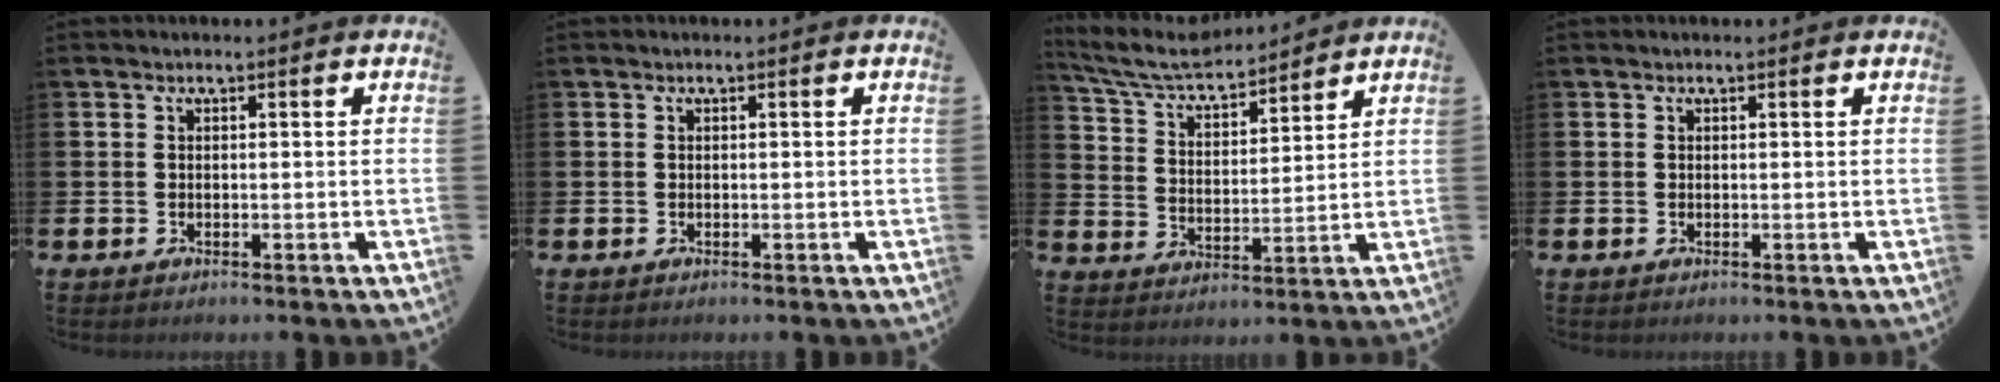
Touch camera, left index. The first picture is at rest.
{"total": 0.0}
{"total": 6.7, "force": [6.2, 1.3, 2.0], "torque": [-0.068, -0.038, 0.107]}
{"total": 0.0}